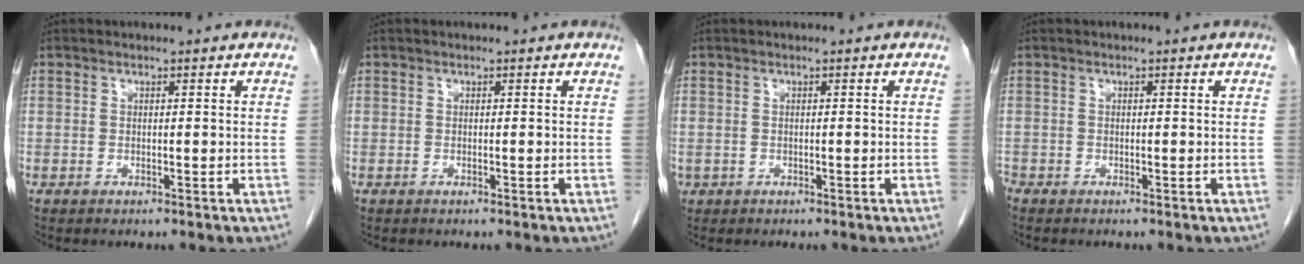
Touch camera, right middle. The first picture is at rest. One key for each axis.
{"total": 0.0}
{"total": 0.6, "fx": -0.2, "fy": 0.6, "fz": 0.1, "tx": -0.005, "ty": 0.003, "tz": 0.001}
{"total": 0.5, "fx": -0.5, "fy": 0.2, "fz": 0.1, "tx": -0.006, "ty": -0.002, "tz": -0.012}